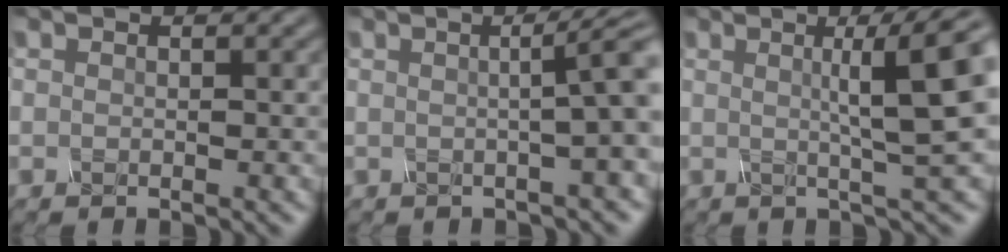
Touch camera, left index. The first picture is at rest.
{"total": 5.9, "force": [0.7, 1.7, 5.6], "torque": [-0.033, 0.024, 0.001]}
{"total": 7.6, "force": [1.5, 1.1, 7.3], "torque": [-0.083, 0.015, 0.022]}